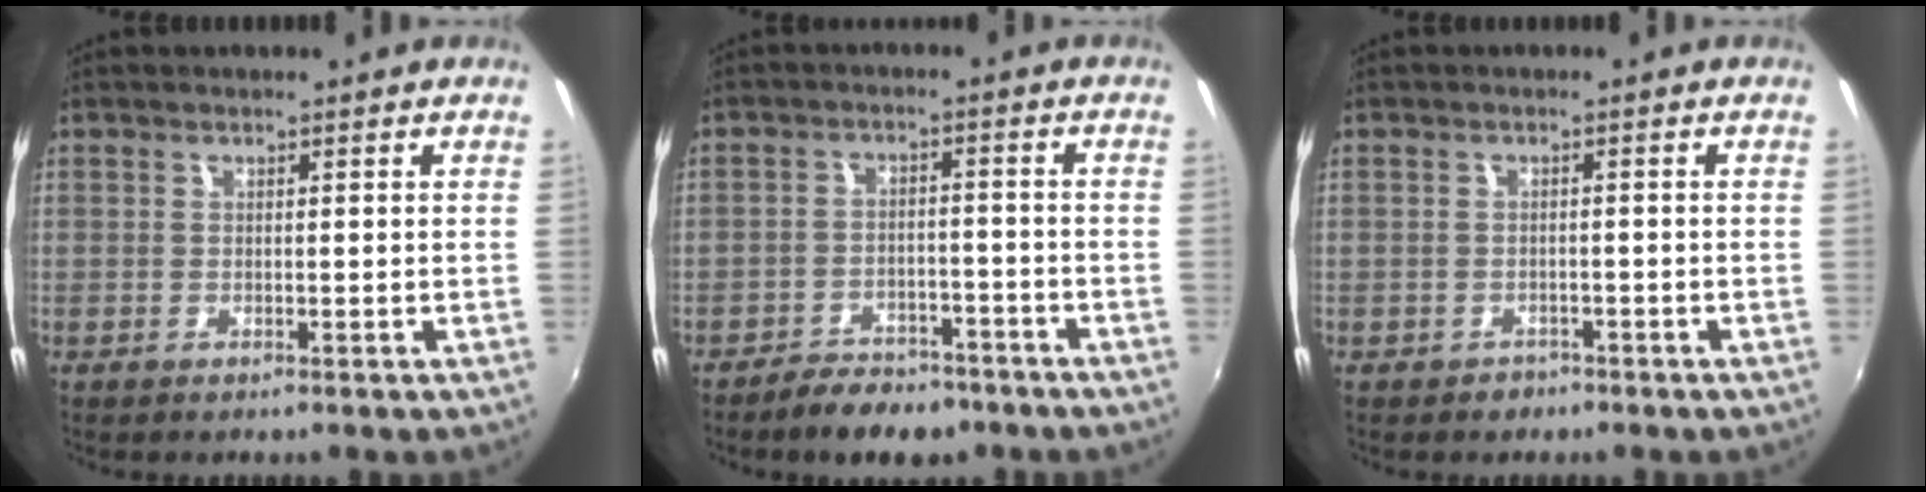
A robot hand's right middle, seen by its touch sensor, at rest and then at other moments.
{"total": 8.5, "force": [-6.8, 3.7, 3.3], "torque": [-0.082, 0.009, -0.098]}
{"total": 2.1, "force": [-1.4, 1.6, 0.2], "torque": [-0.009, 0.000, -0.018]}